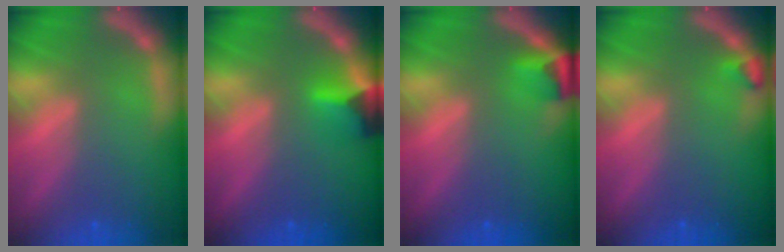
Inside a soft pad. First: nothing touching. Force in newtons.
{"total": 3.4}
{"total": 2.4}
{"total": 0.9}